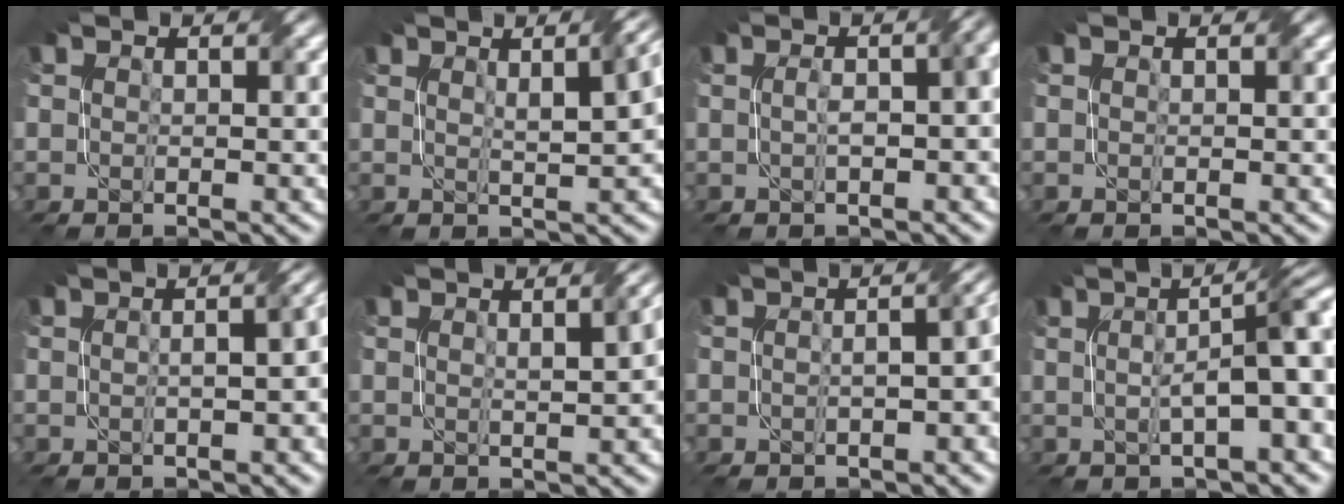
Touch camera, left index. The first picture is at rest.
{"total": 5.8, "force": [1.9, 1.8, 5.2], "torque": [-0.030, 0.022, 0.023]}
{"total": 5.4, "force": [-0.3, 2.4, 4.9], "torque": [-0.043, 0.014, -0.008]}
{"total": 0.0}
{"total": 5.5, "force": [-0.5, 2.4, 4.9], "torque": [-0.036, 0.006, -0.011]}
{"total": 3.4, "force": [0.6, 0.8, 3.3], "torque": [-0.032, 0.014, 0.013]}
{"total": 6.1, "force": [-1.1, 2.7, 5.3], "torque": [-0.044, -0.001, -0.018]}
{"total": 7.2, "force": [0.6, 1.7, 6.9], "torque": [-0.089, 0.016, 0.008]}